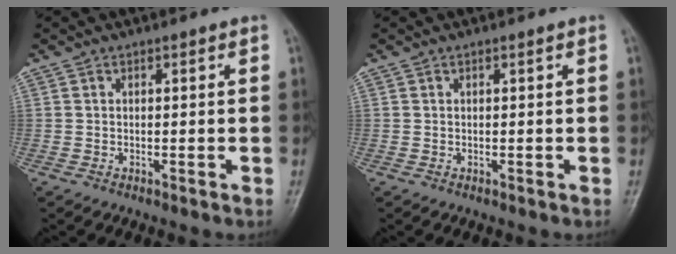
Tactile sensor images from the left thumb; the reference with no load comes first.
{"total": 0.0}